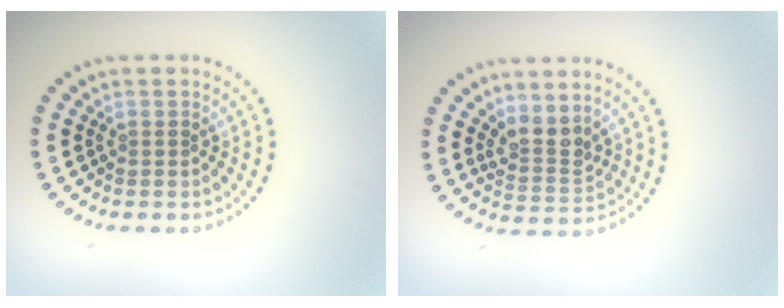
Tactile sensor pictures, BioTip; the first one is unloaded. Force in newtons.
{"total": 2.6, "press": 1.9, "slide": 1.8}